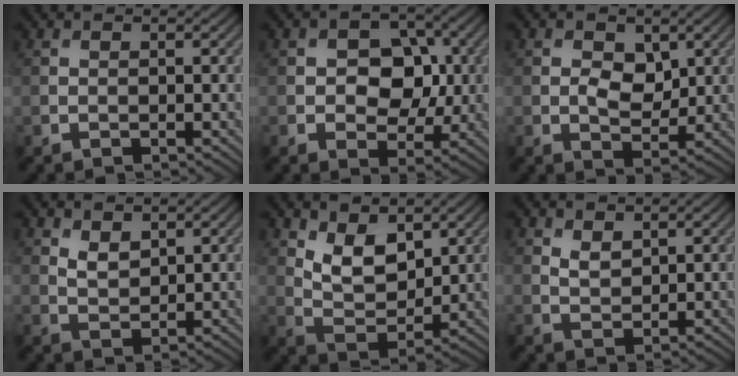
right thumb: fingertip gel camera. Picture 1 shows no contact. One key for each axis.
{"total": 6.5, "fx": 0.1, "fy": 4.8, "fz": 4.3, "tx": -0.060, "ty": 0.001, "tz": -0.012}
{"total": 4.0, "fx": 0.8, "fy": 2.6, "fz": 3.0, "tx": -0.059, "ty": -0.008, "tz": 0.012}
{"total": 2.6, "fx": 1.6, "fy": 1.4, "fz": 1.5, "tx": -0.036, "ty": -0.005, "tz": 0.036}
{"total": 6.8, "fx": 3.3, "fy": 3.7, "fz": 4.6, "tx": -0.093, "ty": -0.018, "tz": 0.060}
{"total": 2.1, "fx": 1.3, "fy": 1.1, "fz": 1.2, "tx": -0.028, "ty": -0.004, "tz": 0.030}